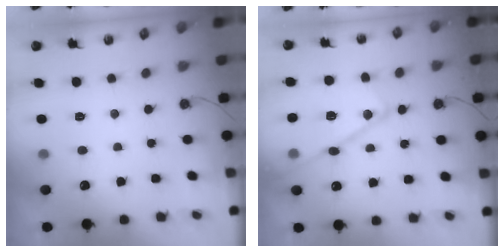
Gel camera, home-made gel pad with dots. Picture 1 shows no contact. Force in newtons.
{"total": 19.6, "press": 19.5, "slide": 1.4}